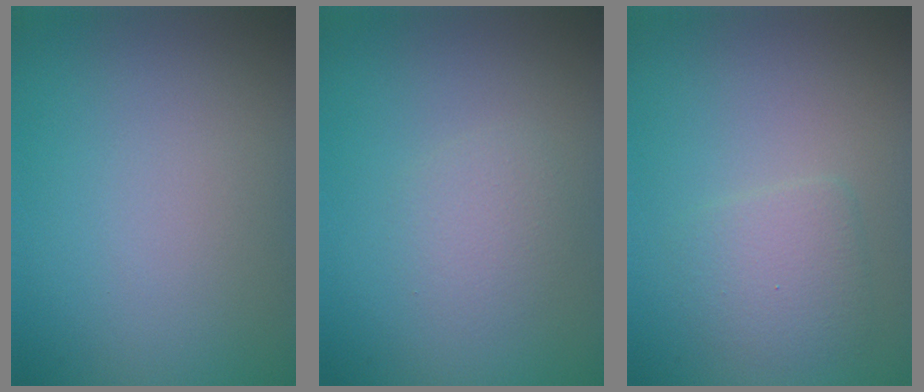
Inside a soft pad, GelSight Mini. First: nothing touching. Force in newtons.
{"total": 1.5, "press": 1.5, "slide": 0.0}
{"total": 2.3, "press": 2.3, "slide": 0.1}